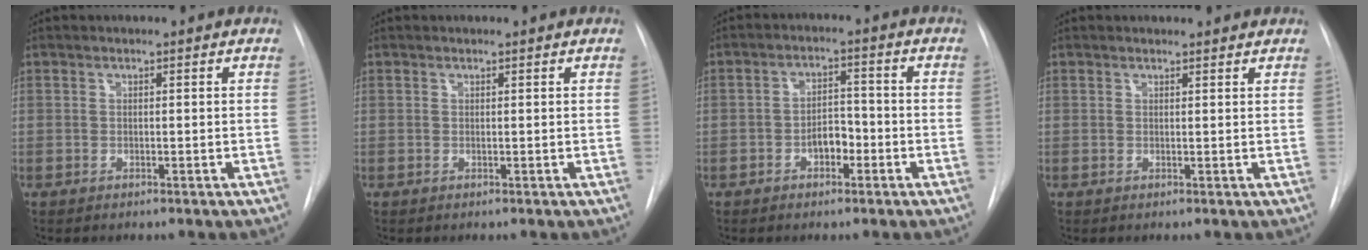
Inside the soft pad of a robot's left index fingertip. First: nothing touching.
{"total": 0.0}
{"total": 4.0, "force": [-2.3, 2.1, 2.6], "torque": [-0.041, 0.006, -0.037]}
{"total": 2.7, "force": [2.6, 0.6, 0.4], "torque": [-0.009, 0.006, 0.025]}